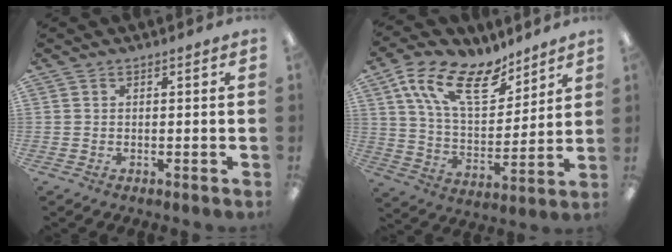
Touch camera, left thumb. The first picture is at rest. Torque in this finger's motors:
{"motor_torque": [0.40, 0.43, 1.33, -1.44, 0.38]}